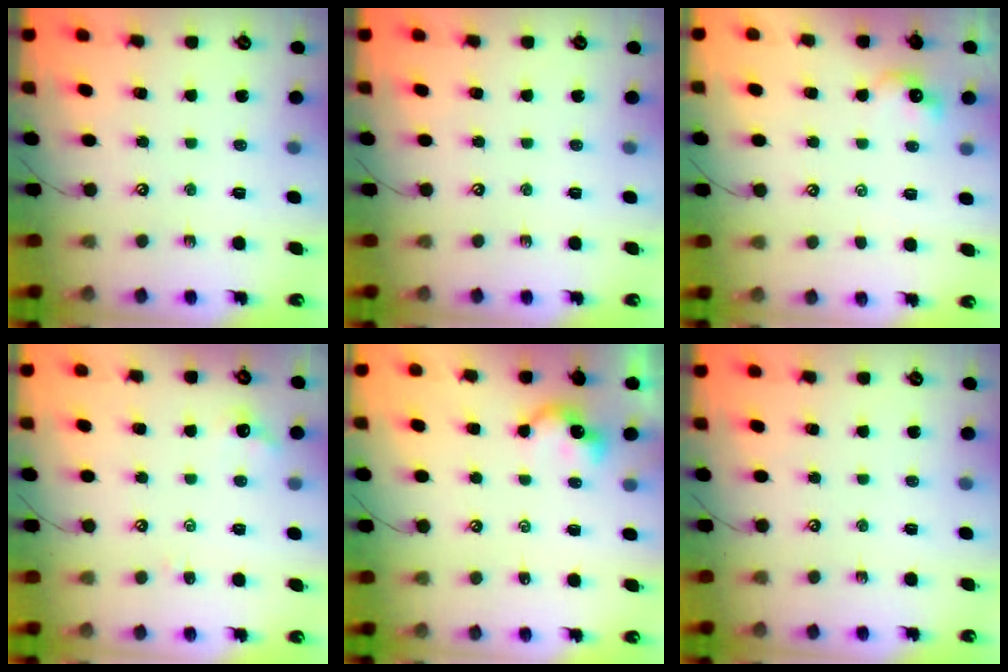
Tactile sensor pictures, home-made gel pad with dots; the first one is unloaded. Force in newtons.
{"total": 0.0}
{"total": 1.2, "press": 1.1, "slide": 0.5}
{"total": 1.1, "press": 1.0, "slide": 0.5}
{"total": 2.5, "press": 2.5, "slide": 0.3}
{"total": 0.0}